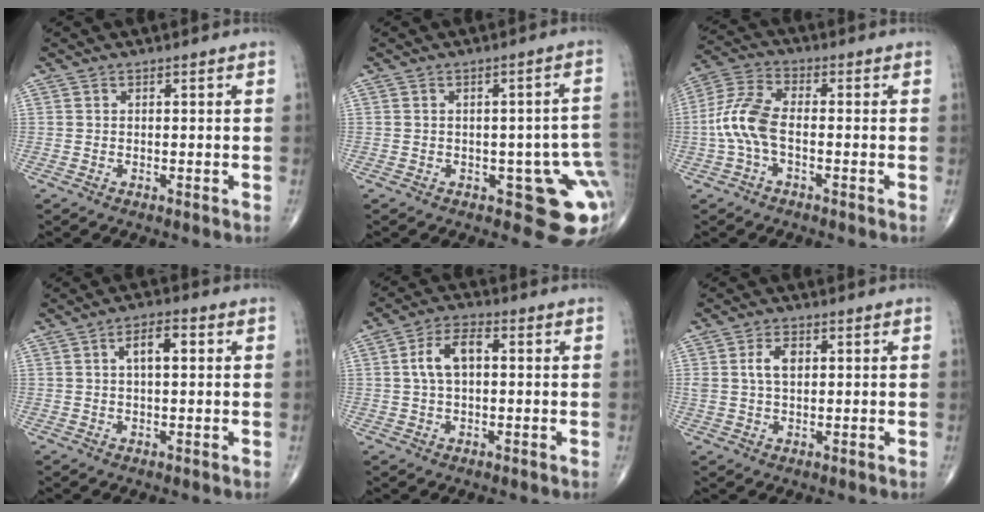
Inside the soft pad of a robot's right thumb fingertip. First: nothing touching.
{"total": 10.4, "force": [-2.6, 4.7, 9.0], "torque": [-0.076, 0.006, -0.024]}
{"total": 8.7, "force": [-1.6, 4.2, 7.5], "torque": [-0.173, 0.027, -0.040]}
{"total": 5.2, "force": [1.2, 2.2, 4.5], "torque": [-0.068, 0.009, 0.017]}
{"total": 7.0, "force": [0.9, 3.7, 5.8], "torque": [-0.113, 0.018, 0.011]}
{"total": 4.4, "force": [1.1, 2.5, 3.5], "torque": [-0.065, 0.002, 0.023]}